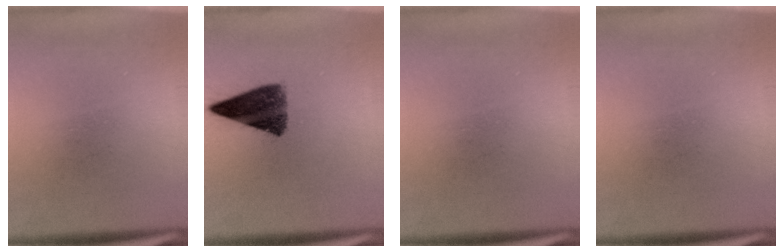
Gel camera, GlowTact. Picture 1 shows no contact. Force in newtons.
{"total": 9.1}
{"total": 0.0}
{"total": 0.0}